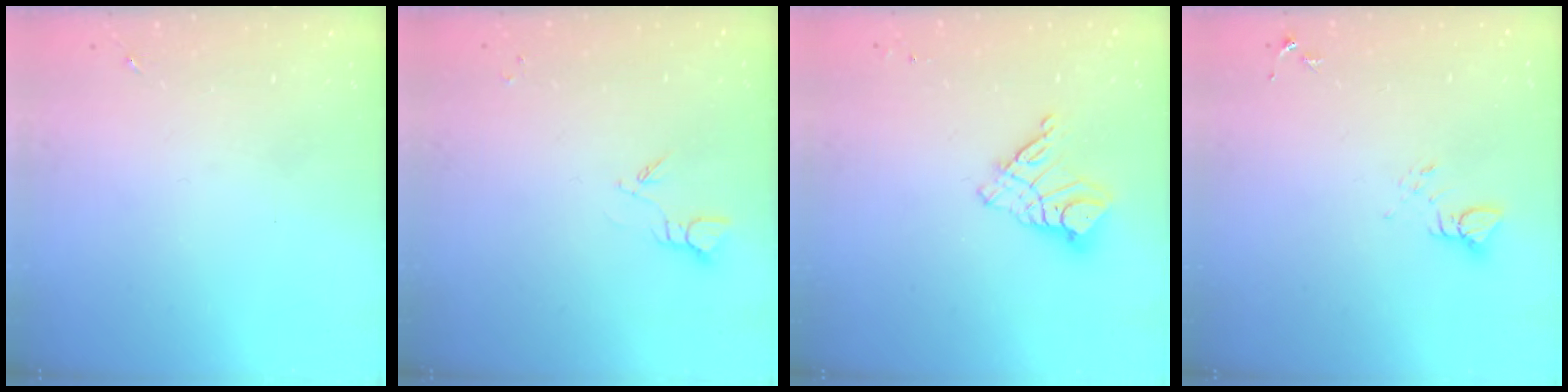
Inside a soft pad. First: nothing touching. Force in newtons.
{"total": 3.3, "press": 3.3, "slide": 0.4}
{"total": 9.7, "press": 9.7, "slide": 1.1}
{"total": 3.9, "press": 3.9, "slide": 0.2}